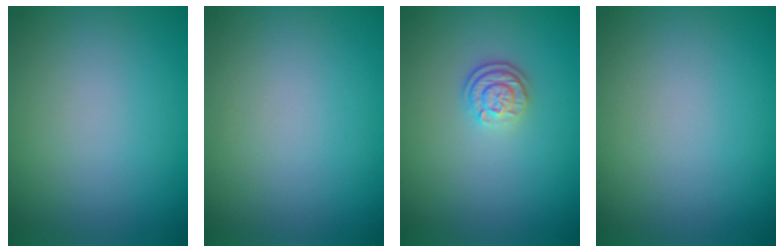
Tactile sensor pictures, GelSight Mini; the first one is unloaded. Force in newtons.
{"total": 0.0}
{"total": 2.5, "press": 2.0, "slide": 1.5}
{"total": 0.0}